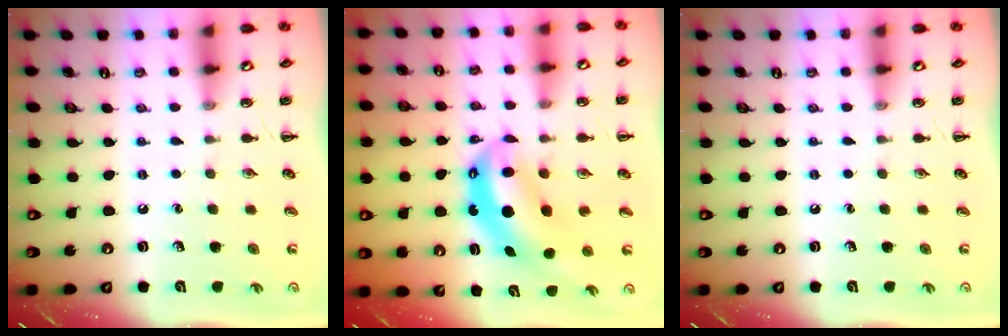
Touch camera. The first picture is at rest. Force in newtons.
{"total": 8.2, "press": 8.0, "slide": 1.9}
{"total": 0.0}